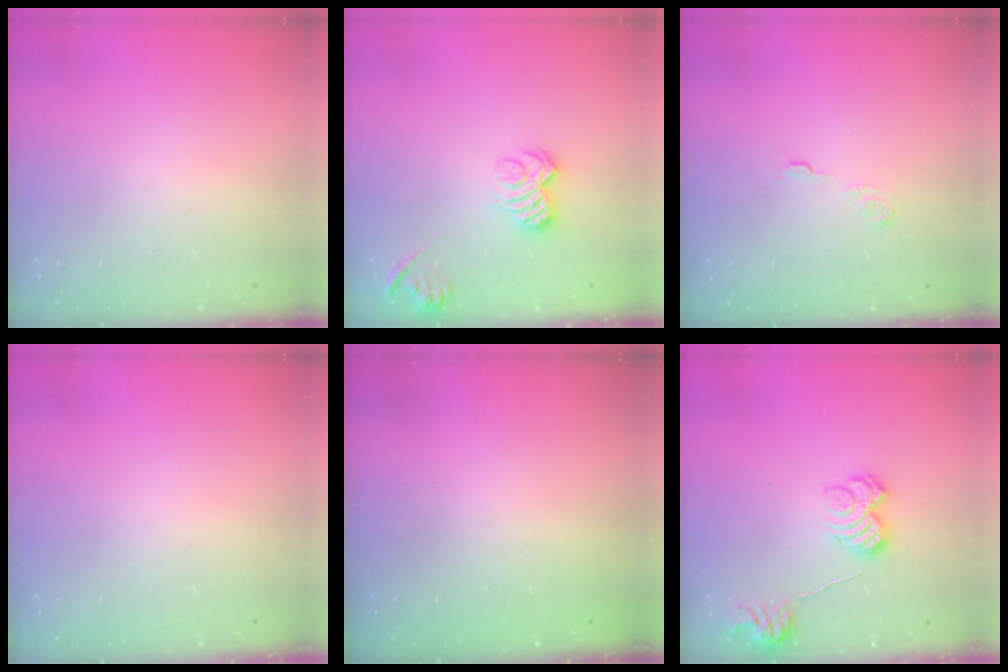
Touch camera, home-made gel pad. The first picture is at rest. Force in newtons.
{"total": 8.7, "press": 8.7, "slide": 0.3}
{"total": 4.3, "press": 4.3, "slide": 0.6}
{"total": 0.0}
{"total": 2.3, "press": 2.2, "slide": 0.7}
{"total": 11.1, "press": 11.0, "slide": 0.7}